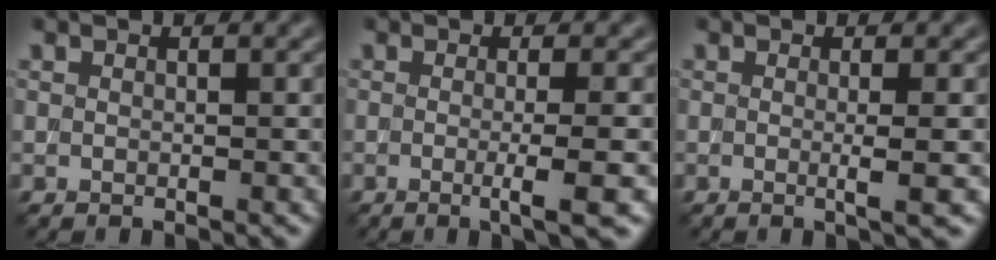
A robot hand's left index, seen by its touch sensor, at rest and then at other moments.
{"total": 4.1, "force": [-0.7, 0.9, 3.9], "torque": [-0.052, -0.008, -0.012]}
{"total": 2.5, "force": [-0.1, 0.6, 2.4], "torque": [-0.034, -0.006, -0.008]}